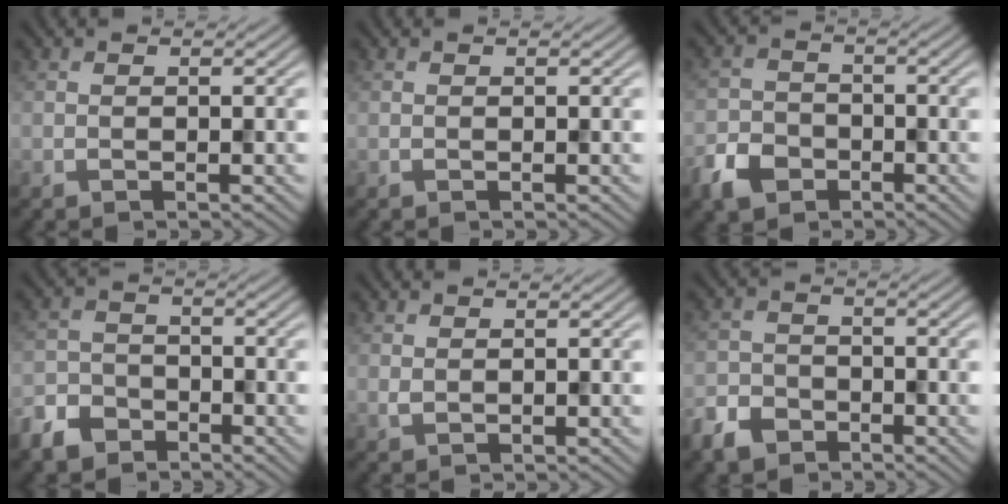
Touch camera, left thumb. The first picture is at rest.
{"total": 0.0}
{"total": 5.0, "force": [-3.1, 3.4, 2.0], "torque": [-0.048, -0.004, -0.069]}
{"total": 4.9, "force": [-3.6, 3.0, 1.5], "torque": [-0.038, -0.002, -0.081]}
{"total": 0.8, "force": [0.6, 0.4, 0.4], "torque": [-0.013, -0.003, 0.014]}
{"total": 4.4, "force": [-3.1, 2.7, 1.5], "torque": [-0.036, -0.002, -0.068]}